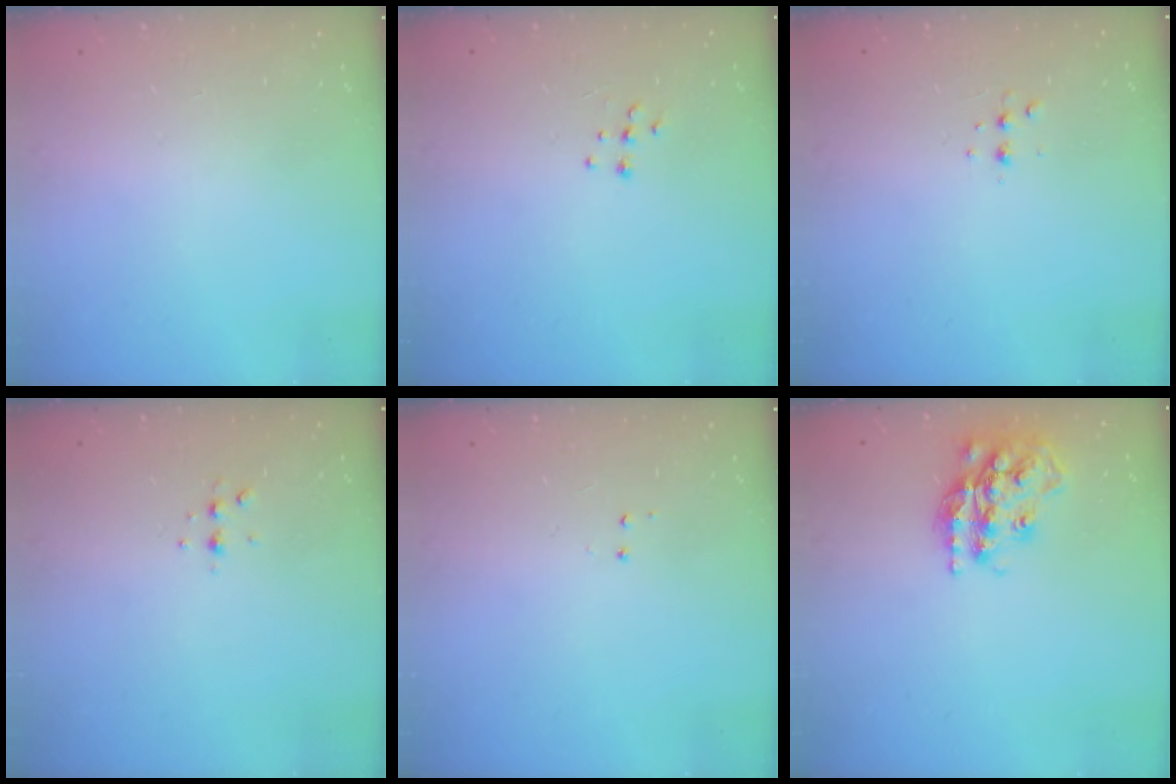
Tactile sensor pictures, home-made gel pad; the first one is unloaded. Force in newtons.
{"total": 6.7, "press": 6.7, "slide": 0.6}
{"total": 3.1, "press": 3.0, "slide": 0.6}
{"total": 3.6, "press": 3.5, "slide": 0.7}
{"total": 4.0, "press": 4.0, "slide": 0.4}
{"total": 18.6, "press": 18.5, "slide": 1.5}